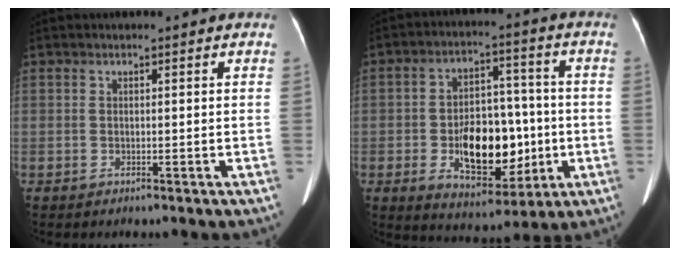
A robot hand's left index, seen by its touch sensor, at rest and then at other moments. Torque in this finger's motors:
{"motor_torque": [0.52, 0.08, 0.38, 0.05]}